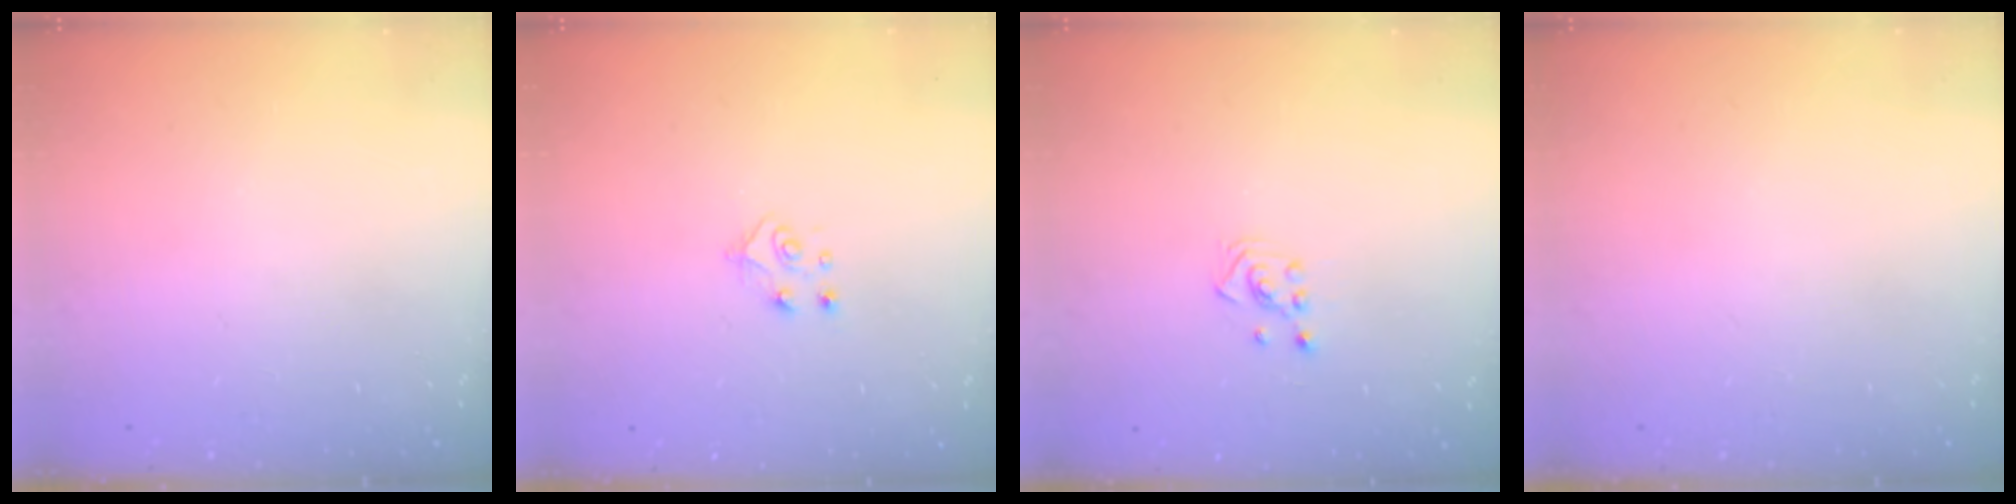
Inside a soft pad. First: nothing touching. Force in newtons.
{"total": 5.5, "press": 5.5, "slide": 0.6}
{"total": 2.5, "press": 2.5, "slide": 0.4}
{"total": 0.0}